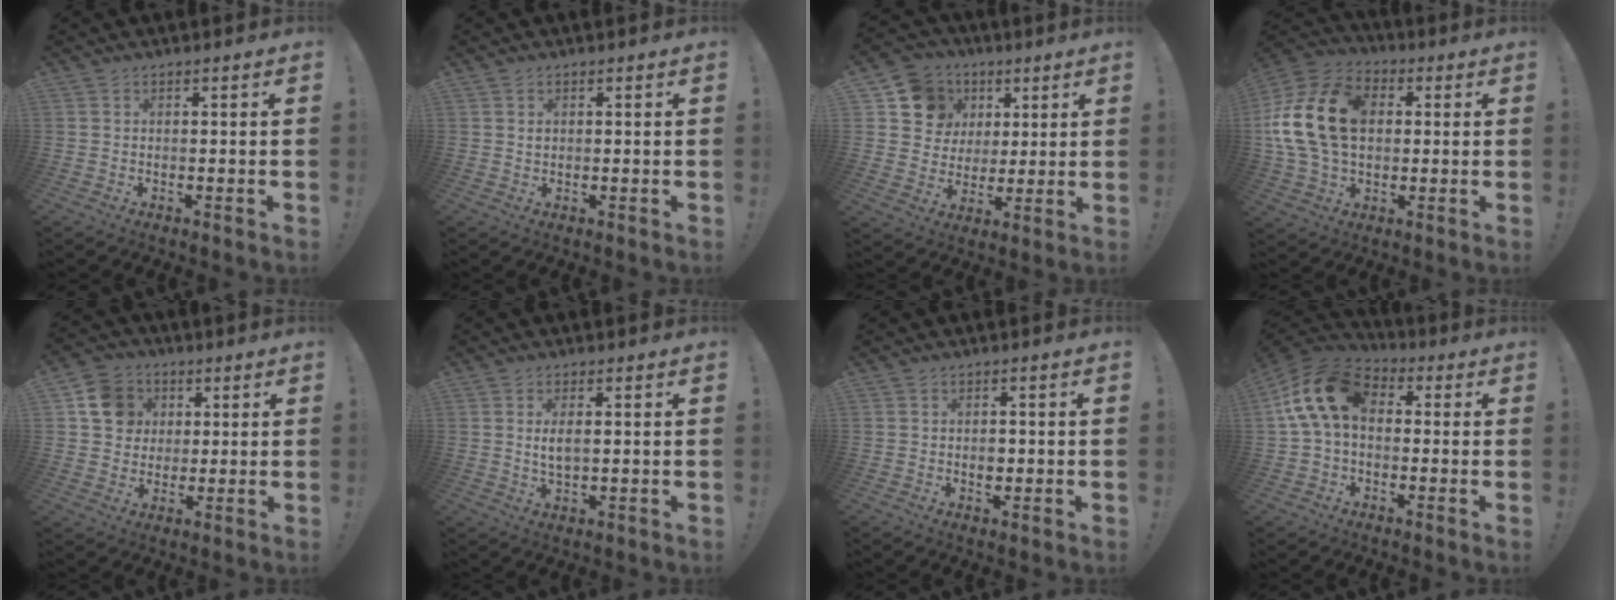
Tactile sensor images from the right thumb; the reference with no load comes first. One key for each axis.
{"total": 1.0, "fx": 0.5, "fy": 0.8, "fz": 0.2, "tx": 0.004, "ty": 0.000, "tz": 0.007}
{"total": 12.5, "fx": 5.2, "fy": 10.9, "fz": 3.1, "tx": -0.042, "ty": -0.024, "tz": 0.117}
{"total": 21.3, "fx": 3.0, "fy": 15.3, "fz": 14.5, "tx": -0.267, "ty": 0.013, "tz": 0.064}
{"total": 11.9, "fx": 3.5, "fy": 10.6, "fz": 3.9, "tx": -0.044, "ty": -0.007, "tz": 0.073}
{"total": 4.1, "fx": 0.7, "fy": 1.7, "fz": 3.6, "tx": -0.061, "ty": -0.006, "tz": 0.007}
{"total": 2.6, "fx": -0.3, "fy": 2.1, "fz": 1.5, "tx": -0.003, "ty": -0.005, "tz": -0.010}
{"total": 16.5, "fx": 2.9, "fy": 10.8, "fz": 12.1, "tx": -0.219, "ty": 0.014, "tz": 0.056}